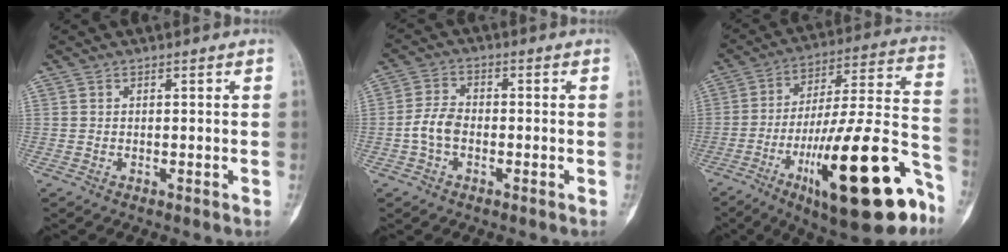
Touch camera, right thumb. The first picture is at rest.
{"total": 5.1, "force": [-1.4, 3.3, 3.6], "torque": [-0.073, 0.017, -0.032]}
{"total": 28.6, "force": [-13.3, 7.6, 24.1], "torque": [-0.342, 0.067, -0.199]}